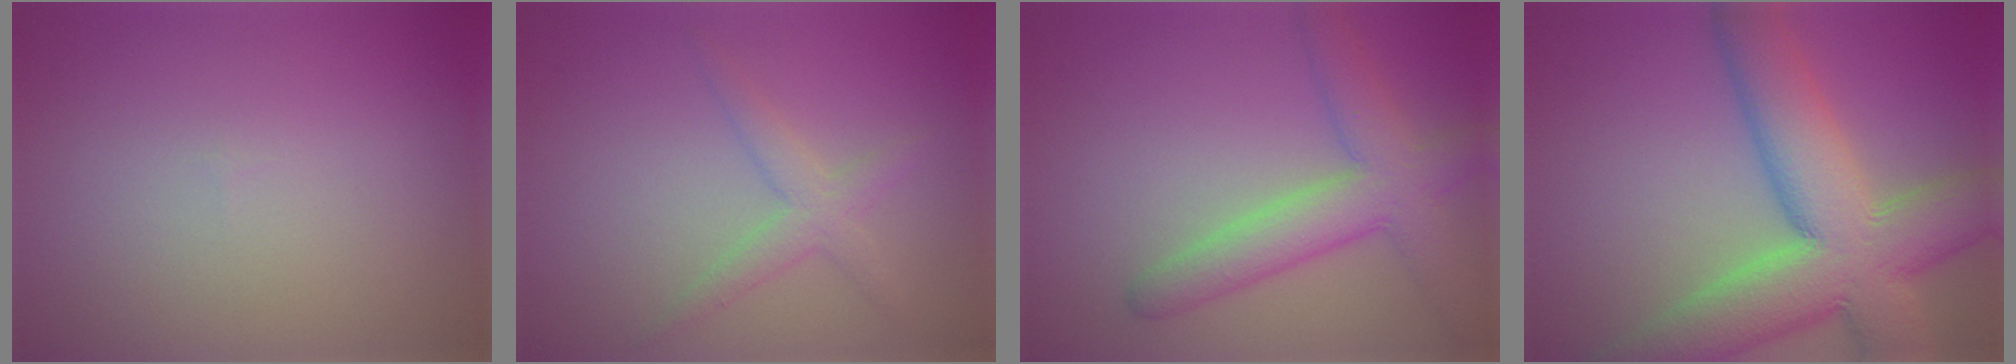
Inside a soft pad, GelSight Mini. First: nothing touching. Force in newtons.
{"total": 2.4, "press": 2.4, "slide": 0.1}
{"total": 5.5, "press": 5.5, "slide": 0.3}
{"total": 12.5, "press": 12.4, "slide": 1.0}